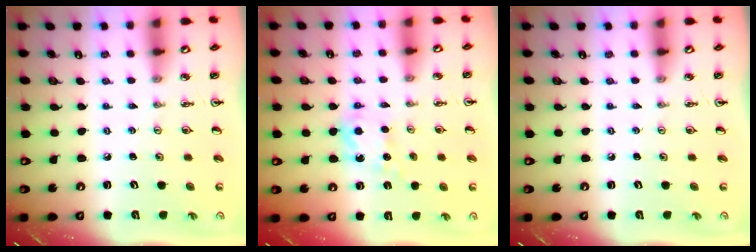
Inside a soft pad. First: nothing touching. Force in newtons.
{"total": 7.4, "press": 7.4, "slide": 0.5}
{"total": 0.0}